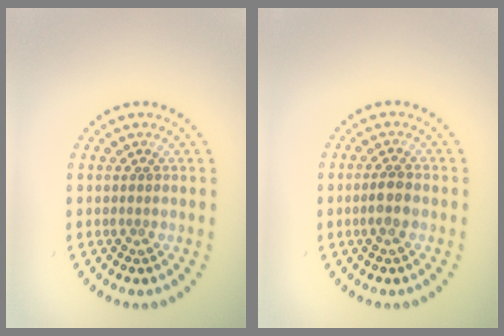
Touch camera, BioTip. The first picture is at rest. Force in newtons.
{"total": 1.8, "press": 1.8, "slide": 0.4}